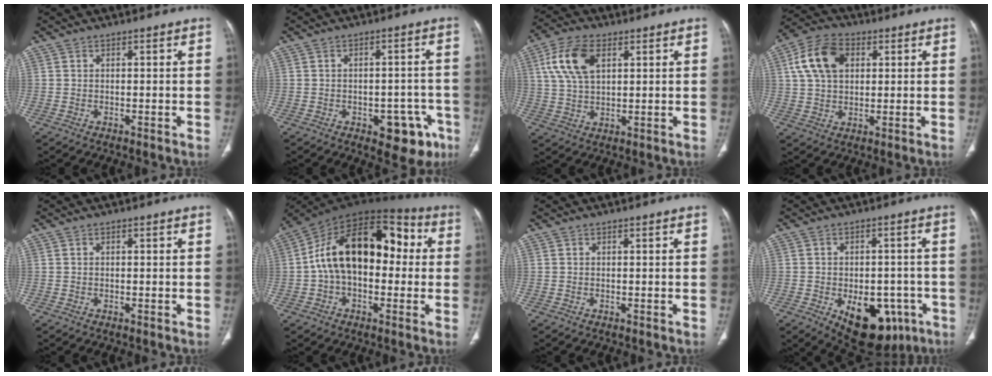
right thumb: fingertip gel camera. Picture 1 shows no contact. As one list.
[{"total": 9.9, "force": [-4.8, 5.5, 6.6], "torque": [-0.044, 0.029, -0.053]}, {"total": 10.4, "force": [3.7, 5.7, 7.8], "torque": [-0.156, 0.002, 0.072]}, {"total": 11.4, "force": [3.3, 7.7, 7.8], "torque": [-0.136, 0.012, 0.055]}, {"total": 0.0}, {"total": 20.1, "force": [1.1, 12.3, 15.9], "torque": [-0.237, 0.055, 0.008]}, {"total": 0.0}, {"total": 15.6, "force": [-6.4, 9.2, 10.8], "torque": [-0.122, 0.018, -0.072]}]